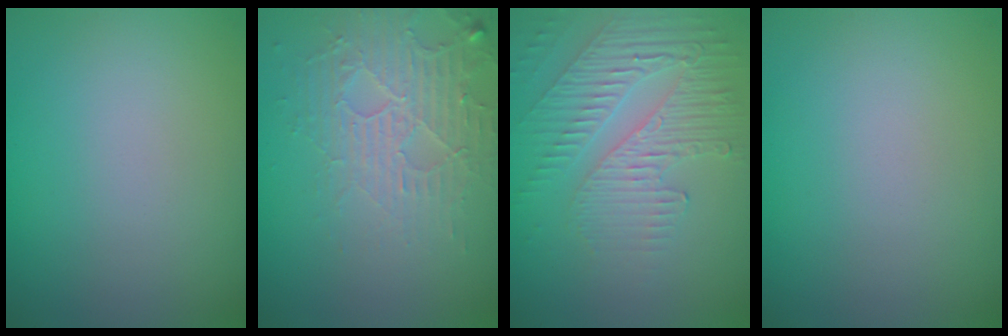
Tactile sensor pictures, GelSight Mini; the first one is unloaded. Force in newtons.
{"total": 3.8, "press": 2.9, "slide": 2.4}
{"total": 5.5, "press": 3.3, "slide": 4.4}
{"total": 0.0}